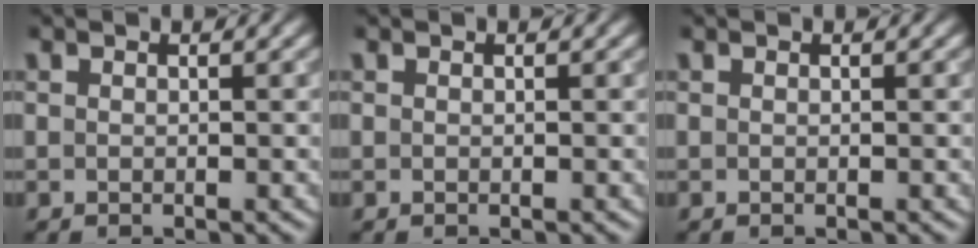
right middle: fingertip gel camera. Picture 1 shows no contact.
{"total": 0.0}
{"total": 0.0}